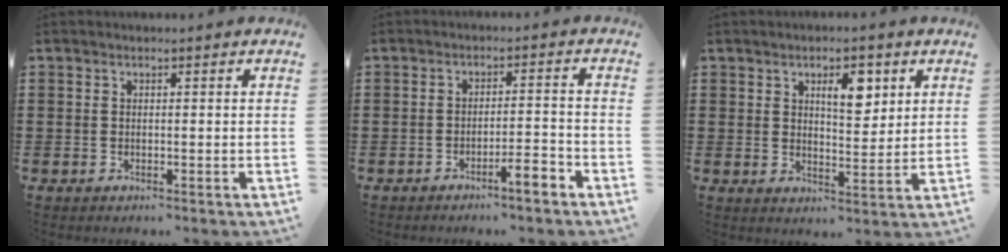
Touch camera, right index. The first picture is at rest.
{"total": 4.0, "force": [-3.1, 0.3, 2.5], "torque": [-0.043, 0.001, -0.057]}
{"total": 5.8, "force": [2.7, 2.6, 4.5], "torque": [-0.072, 0.002, 0.039]}